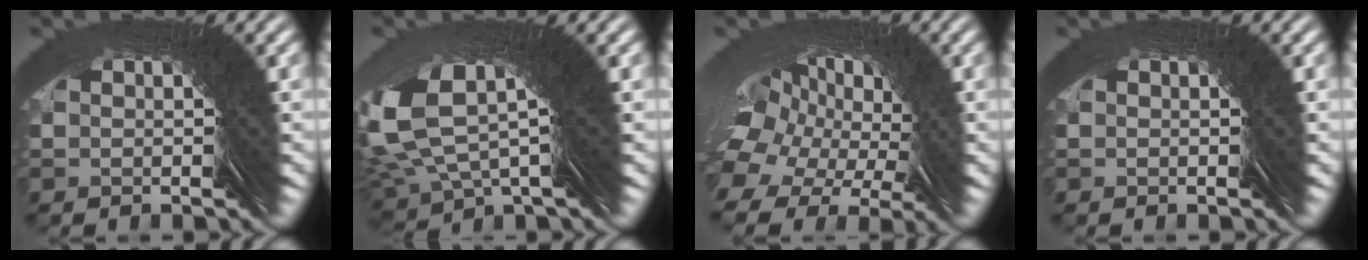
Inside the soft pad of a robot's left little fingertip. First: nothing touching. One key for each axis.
{"total": 4.1, "fx": 1.3, "fy": 1.9, "fz": 3.3, "tx": -0.091, "ty": 0.006, "tz": 0.019}
{"total": 6.5, "fx": 2.9, "fy": 4.7, "fz": 3.5, "tx": -0.032, "ty": 0.024, "tz": 0.024}
{"total": 0.0}